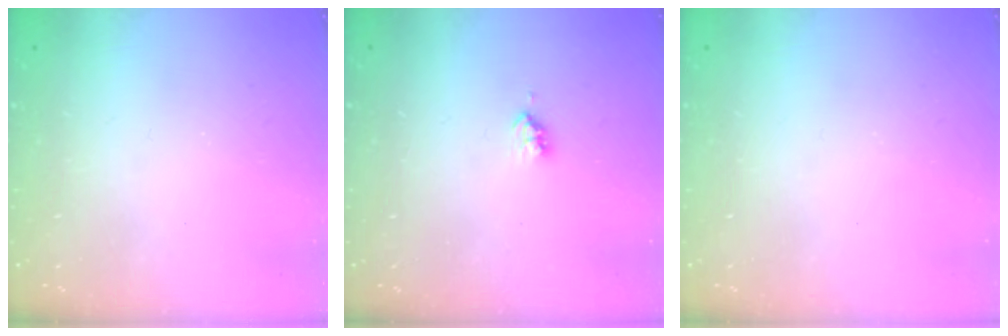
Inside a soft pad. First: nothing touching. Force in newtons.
{"total": 3.1, "press": 3.1, "slide": 0.4}
{"total": 0.0}